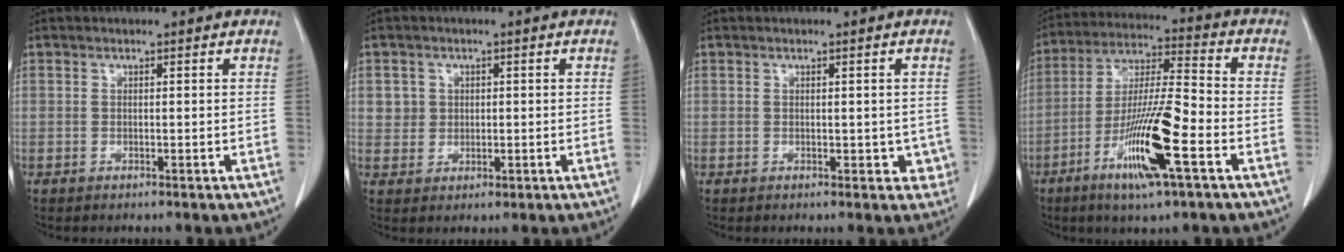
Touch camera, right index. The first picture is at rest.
{"total": 4.1, "force": [0.3, 3.9, 1.2], "torque": [-0.019, 0.007, 0.010]}
{"total": 2.8, "force": [-0.2, 2.1, 1.8], "torque": [-0.001, 0.004, 0.001]}
{"total": 14.6, "force": [-6.3, 0.9, 13.2], "torque": [-0.256, -0.017, -0.115]}